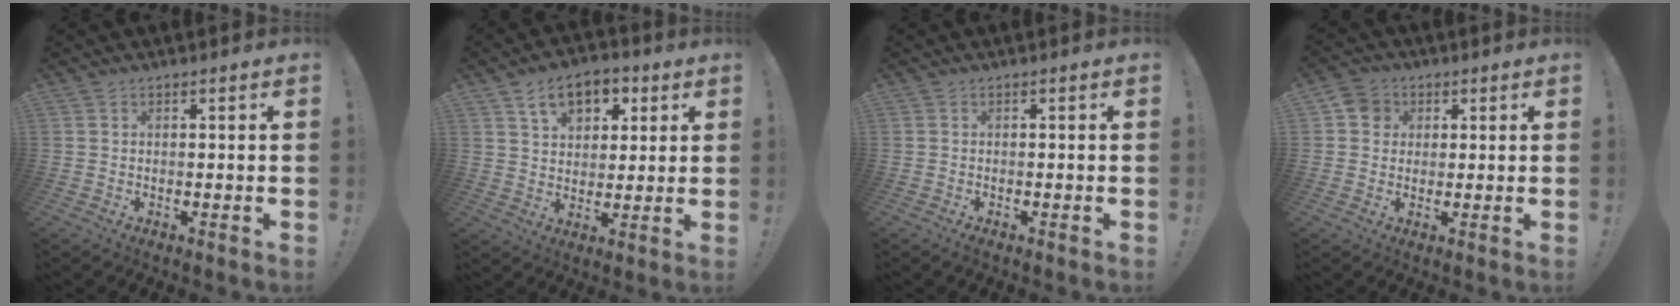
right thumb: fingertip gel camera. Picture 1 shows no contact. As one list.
[{"total": 11.0, "force": [5.4, 7.5, 6.0], "torque": [-0.094, -0.010, 0.100]}, {"total": 0.9, "force": [-0.6, 0.2, 0.6], "torque": [-0.009, 0.001, -0.010]}, {"total": 5.7, "force": [1.8, 5.0, 2.0], "torque": [-0.020, -0.001, 0.033]}]